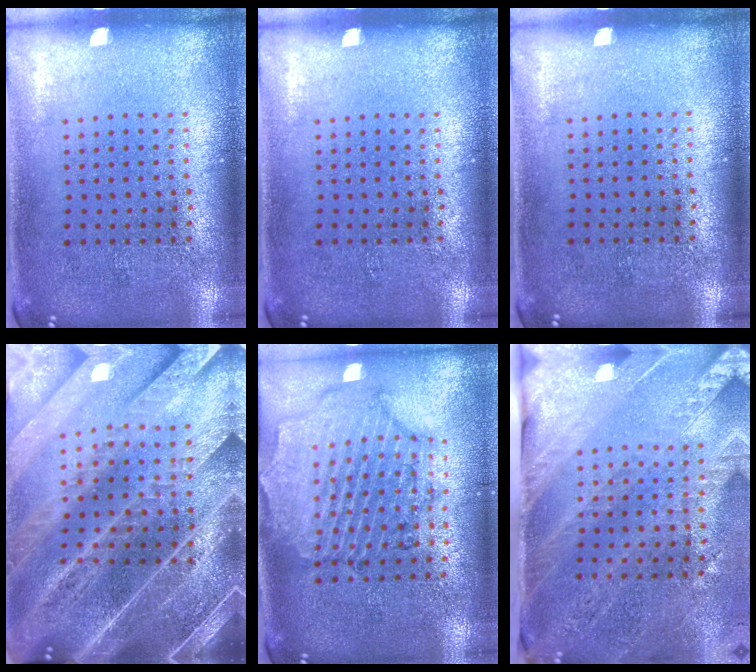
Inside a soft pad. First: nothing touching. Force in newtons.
{"total": 0.0}
{"total": 0.0}
{"total": 5.4, "press": 4.6, "slide": 2.8}
{"total": 1.6, "press": 1.6, "slide": 0.4}
{"total": 3.4, "press": 2.9, "slide": 1.8}